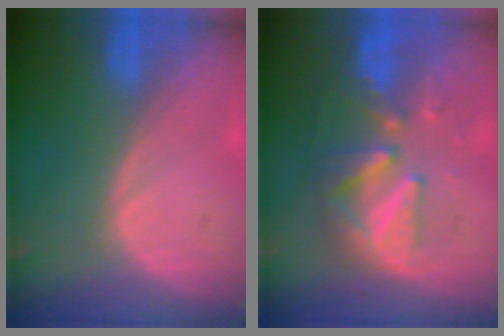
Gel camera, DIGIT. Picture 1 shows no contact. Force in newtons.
{"total": 8.3, "press": 8.1, "slide": 2.0}